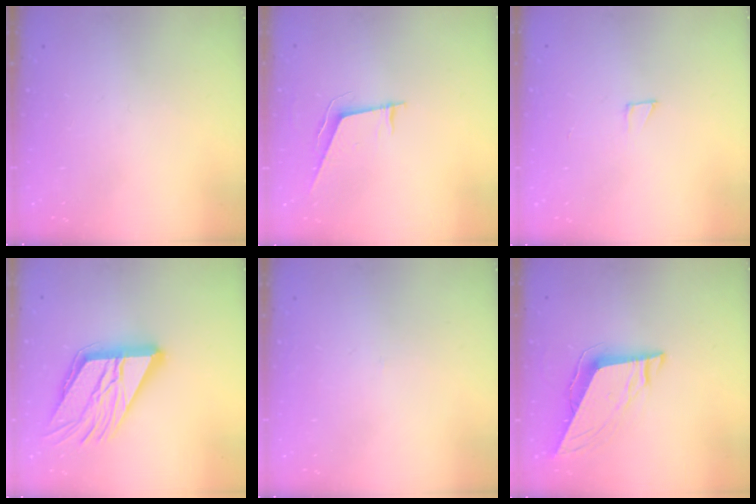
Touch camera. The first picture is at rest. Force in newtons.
{"total": 6.6, "press": 6.2, "slide": 2.4}
{"total": 2.1, "press": 2.1, "slide": 0.1}
{"total": 18.6, "press": 18.5, "slide": 2.2}
{"total": 1.5, "press": 1.5, "slide": 0.1}
{"total": 9.0, "press": 8.9, "slide": 1.5}